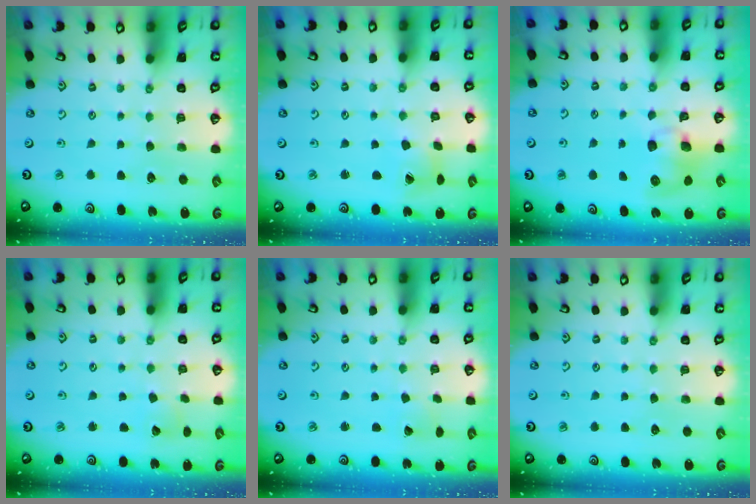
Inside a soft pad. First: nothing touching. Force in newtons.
{"total": 4.1, "press": 4.1, "slide": 0.5}
{"total": 8.2, "press": 8.1, "slide": 1.1}
{"total": 2.7, "press": 2.7, "slide": 0.3}
{"total": 1.4, "press": 1.4, "slide": 0.2}
{"total": 0.0}